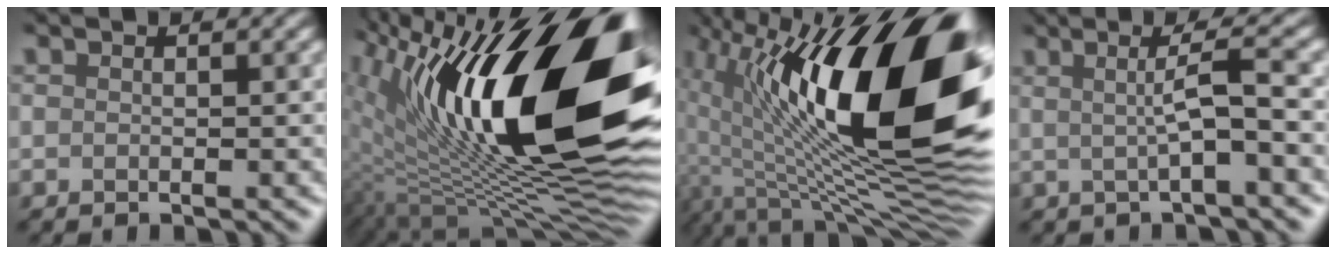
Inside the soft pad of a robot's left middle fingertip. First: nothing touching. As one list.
[{"total": 16.6, "force": [4.6, 5.4, 15.0], "torque": [-0.254, 0.010, 0.087]}, {"total": 15.6, "force": [2.4, 5.8, 14.3], "torque": [-0.259, 0.007, 0.043]}, {"total": 2.6, "force": [-0.1, -0.8, 2.5], "torque": [-0.066, 0.001, 0.016]}]